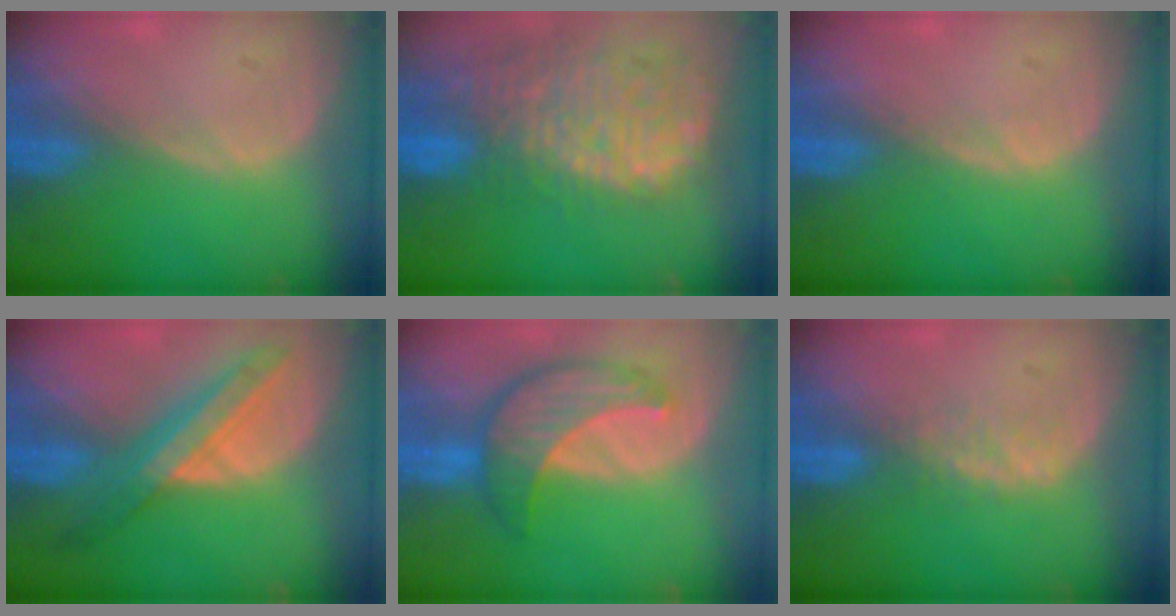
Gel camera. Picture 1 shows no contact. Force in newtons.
{"total": 14.4, "press": 11.9, "slide": 8.2}
{"total": 0.5, "press": 0.5, "slide": 0.1}
{"total": 7.2, "press": 6.8, "slide": 2.4}
{"total": 8.1, "press": 7.5, "slide": 3.1}
{"total": 2.3, "press": 2.3, "slide": 0.5}